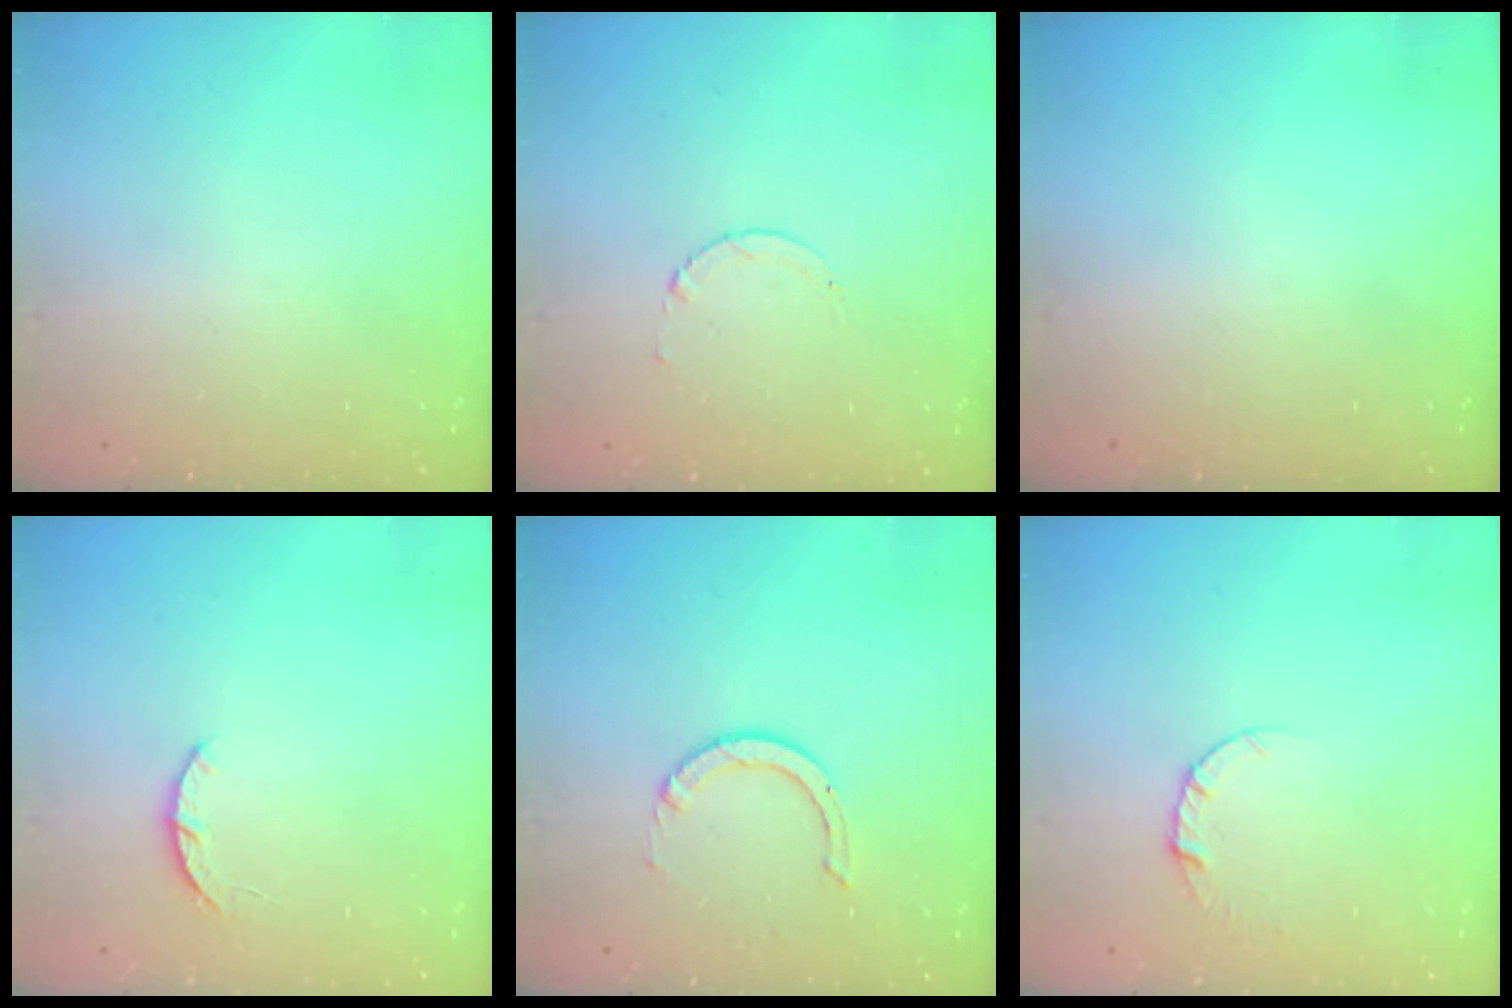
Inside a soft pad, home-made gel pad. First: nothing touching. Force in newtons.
{"total": 2.3, "press": 2.3, "slide": 0.3}
{"total": 0.0}
{"total": 2.9, "press": 2.8, "slide": 0.5}
{"total": 2.8, "press": 2.8, "slide": 0.2}
{"total": 4.1, "press": 4.1, "slide": 0.4}